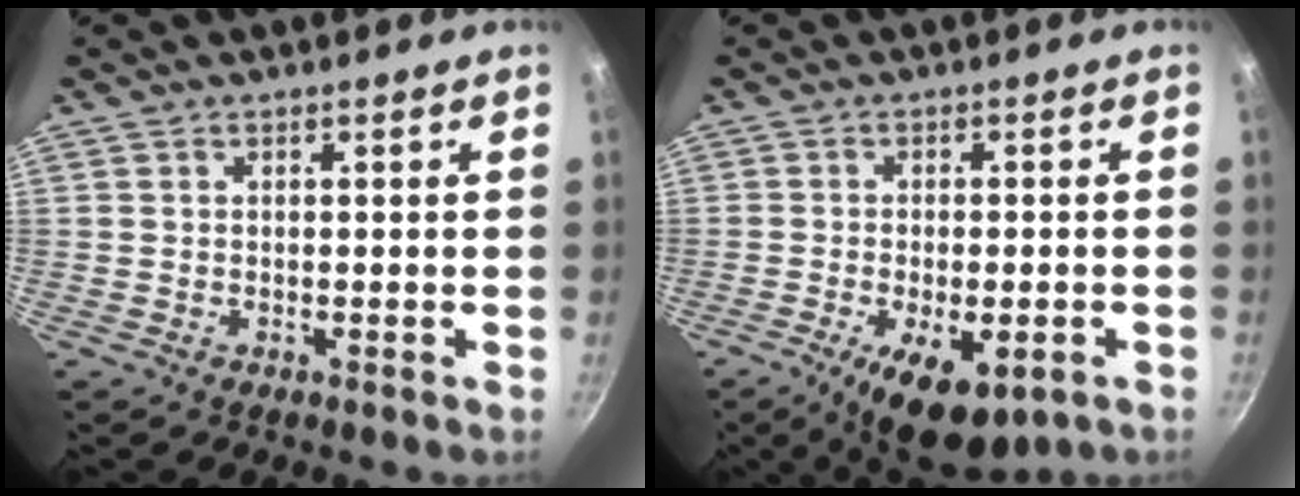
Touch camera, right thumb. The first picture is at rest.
{"total": 11.1, "force": [-4.9, 4.9, 8.7], "torque": [-0.116, 0.009, -0.065]}